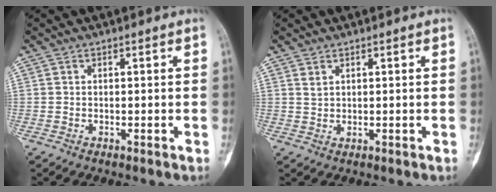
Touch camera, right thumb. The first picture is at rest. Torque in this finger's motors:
{"motor_torque": [-0.29, 0.19, 0.10, 0.26, -0.01]}